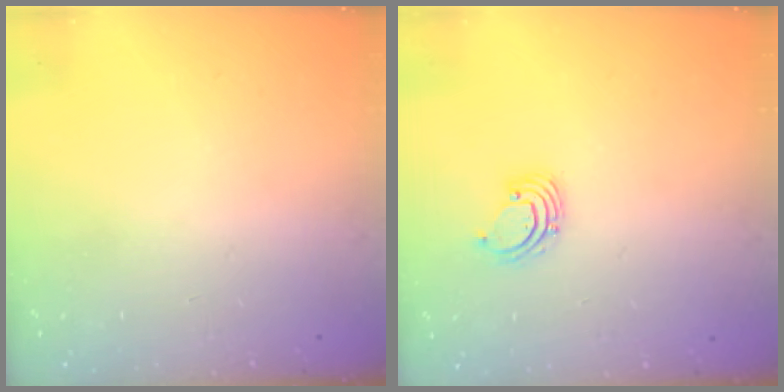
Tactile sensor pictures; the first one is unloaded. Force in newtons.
{"total": 2.3, "press": 2.3, "slide": 0.2}